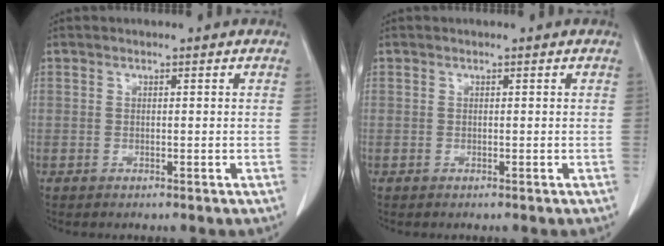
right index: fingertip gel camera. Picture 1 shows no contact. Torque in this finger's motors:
{"motor_torque": [0.00, 0.00, 0.00, 0.00]}